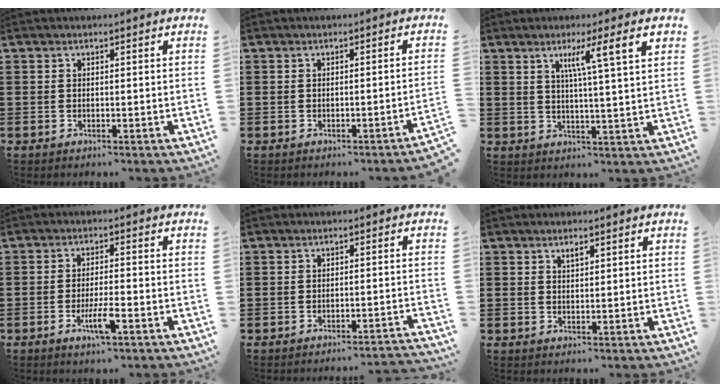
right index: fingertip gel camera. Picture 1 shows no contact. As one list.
[{"total": 1.0, "force": [-0.7, -0.3, 0.7], "torque": [-0.013, -0.004, -0.014]}, {"total": 5.8, "force": [2.7, -0.4, 5.2], "torque": [-0.094, -0.008, 0.036]}, {"total": 4.8, "force": [-2.3, 0.8, 4.1], "torque": [-0.079, -0.007, -0.041]}, {"total": 2.0, "force": [-1.8, -0.3, 0.8], "torque": [-0.015, -0.001, -0.038]}, {"total": 1.2, "force": [0.9, 0.4, 0.7], "torque": [-0.015, 0.002, 0.015]}]